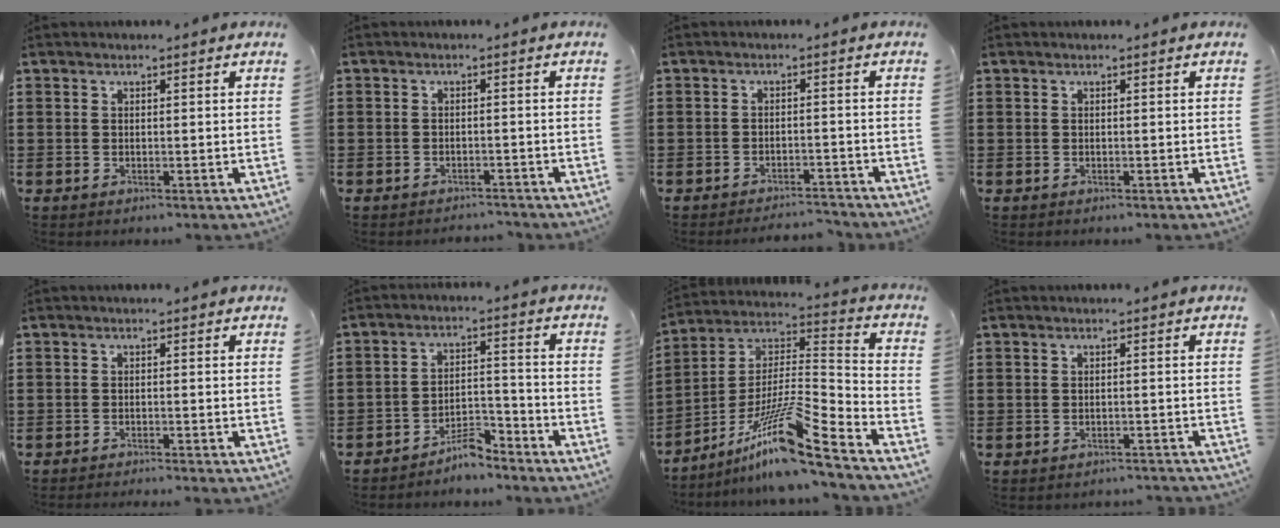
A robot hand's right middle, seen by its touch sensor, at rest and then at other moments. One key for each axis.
{"total": 2.0, "fx": -2.0, "fy": 0.4, "fz": -0.3, "tx": 0.000, "ty": 0.003, "tz": -0.046}
{"total": 3.0, "fx": -3.0, "fy": 0.2, "fz": -0.2, "tx": -0.004, "ty": 0.001, "tz": -0.065}
{"total": 0.0}
{"total": 1.2, "fx": -1.1, "fy": -0.2, "fz": 0.2, "tx": -0.004, "ty": 0.002, "tz": -0.023}
{"total": 5.4, "fx": -5.1, "fy": 1.1, "fz": 1.2, "tx": -0.020, "ty": 0.017, "tz": -0.103}
{"total": 14.2, "fx": -9.1, "fy": 1.3, "fz": 10.8, "tx": -0.213, "ty": -0.005, "tz": -0.173}
{"total": 1.3, "fx": -1.3, "fy": 0.1, "fz": 0.0, "tx": -0.004, "ty": 0.002, "tz": -0.027}